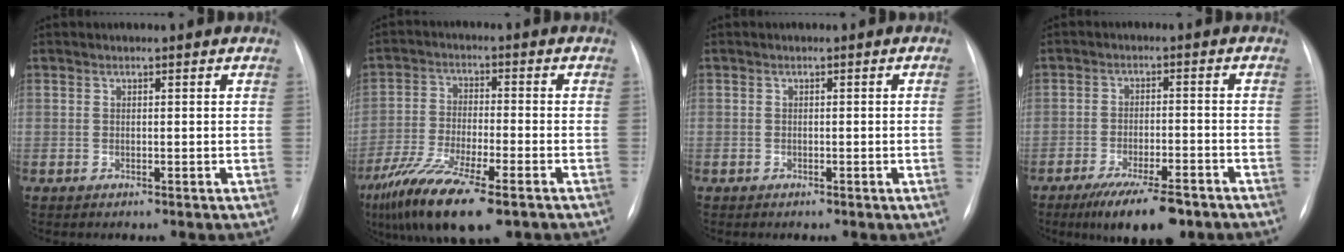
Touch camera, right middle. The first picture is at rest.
{"total": 13.3, "force": [-8.5, 2.6, 9.9], "torque": [-0.193, -0.031, -0.149]}
{"total": 1.0, "force": [-0.2, -0.3, 0.9], "torque": [-0.011, 0.004, -0.001]}
{"total": 10.1, "force": [-7.2, 2.8, 6.5], "torque": [-0.103, -0.012, -0.113]}